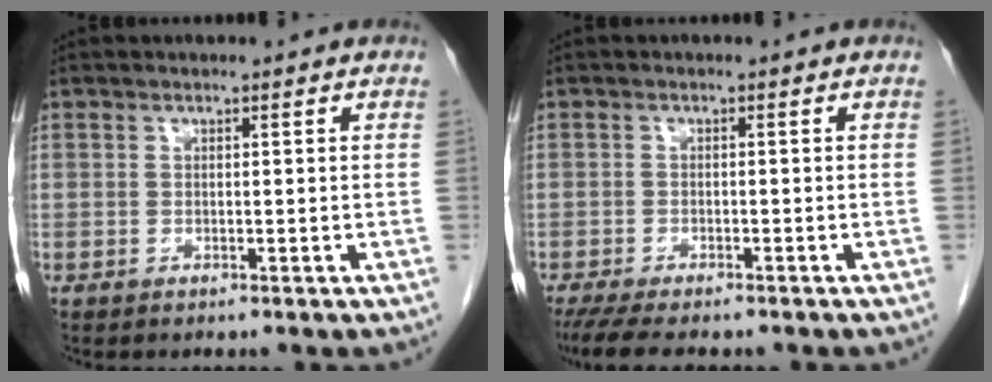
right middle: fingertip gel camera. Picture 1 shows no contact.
{"total": 9.0, "force": [-7.4, 1.7, 4.7], "torque": [-0.068, -0.011, -0.111]}